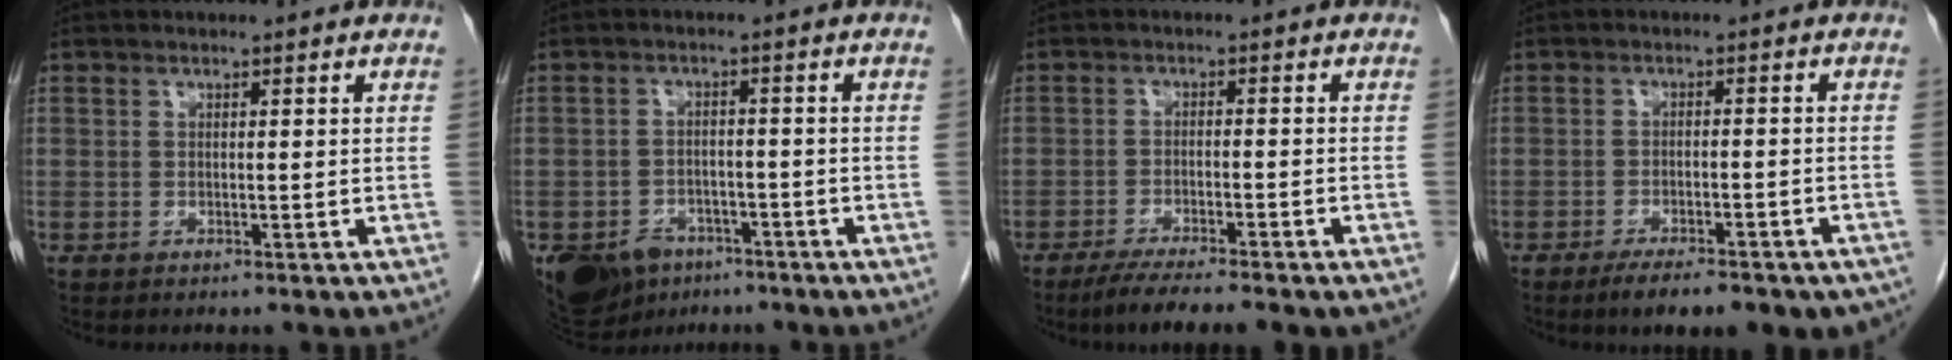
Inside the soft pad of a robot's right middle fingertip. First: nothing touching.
{"total": 10.2, "force": [-6.3, 7.0, 4.0], "torque": [-0.087, 0.001, -0.094]}
{"total": 7.2, "force": [-5.7, 0.2, 4.4], "torque": [-0.067, -0.016, -0.088]}
{"total": 12.0, "force": [-9.3, 3.5, 6.6], "torque": [-0.063, 0.004, -0.122]}